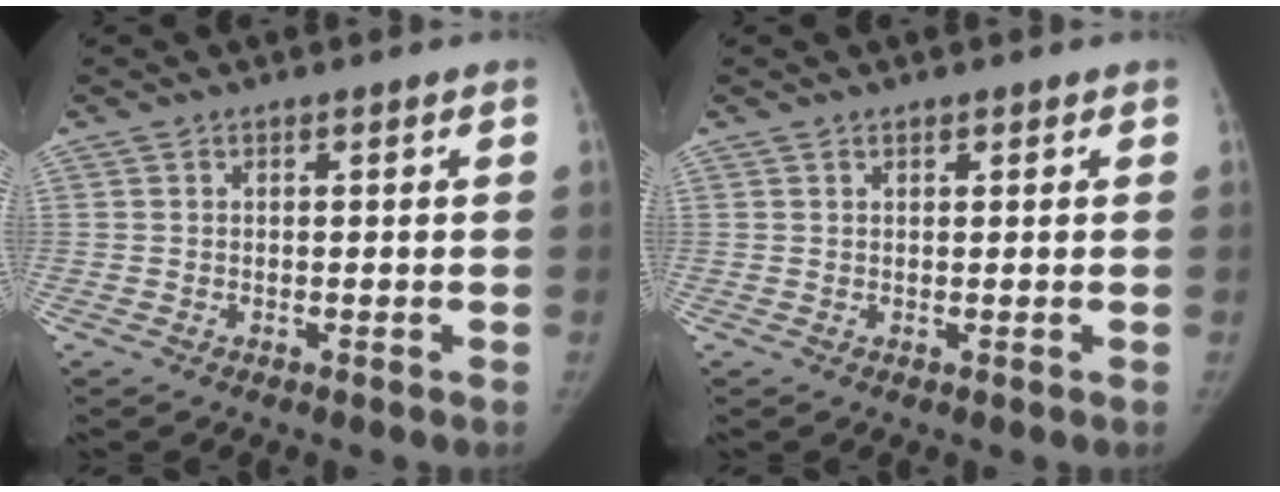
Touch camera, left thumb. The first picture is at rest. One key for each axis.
{"total": 0.0}